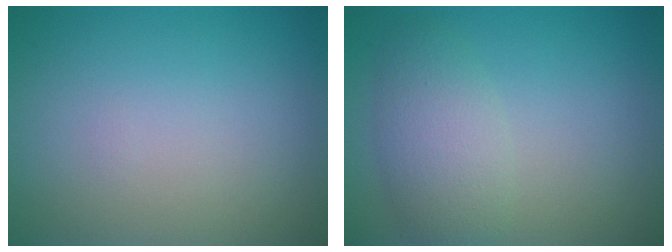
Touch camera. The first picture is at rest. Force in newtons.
{"total": 3.7, "press": 3.7, "slide": 0.1}